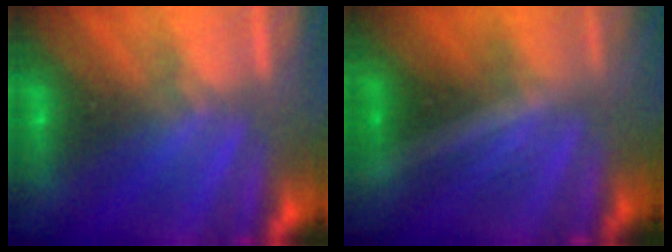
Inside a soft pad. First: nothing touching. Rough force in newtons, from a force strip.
{"total": 1.7}